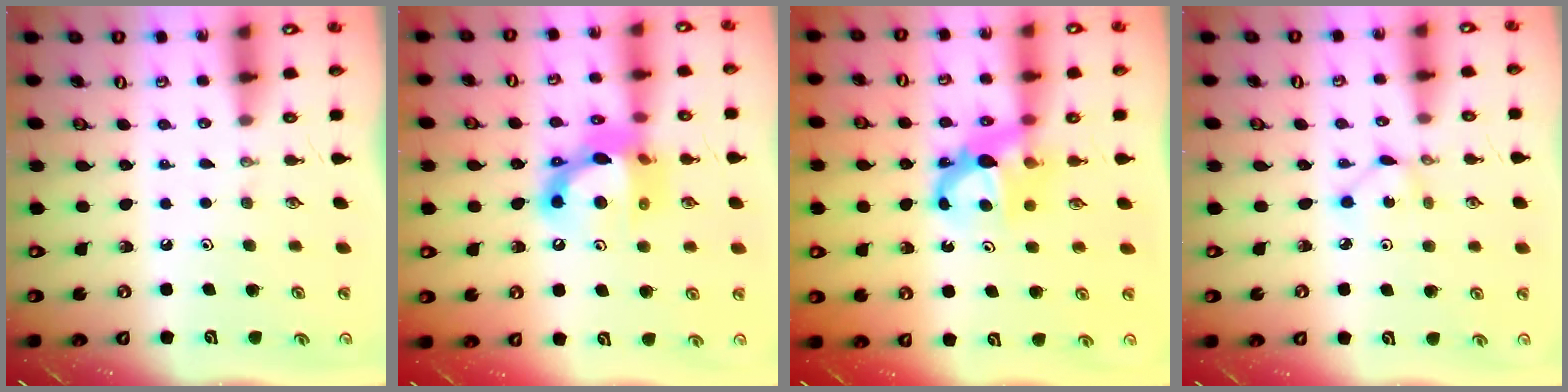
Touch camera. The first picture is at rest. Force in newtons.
{"total": 14.5, "press": 14.4, "slide": 1.5}
{"total": 7.1, "press": 7.1, "slide": 0.3}
{"total": 2.0, "press": 1.9, "slide": 0.2}